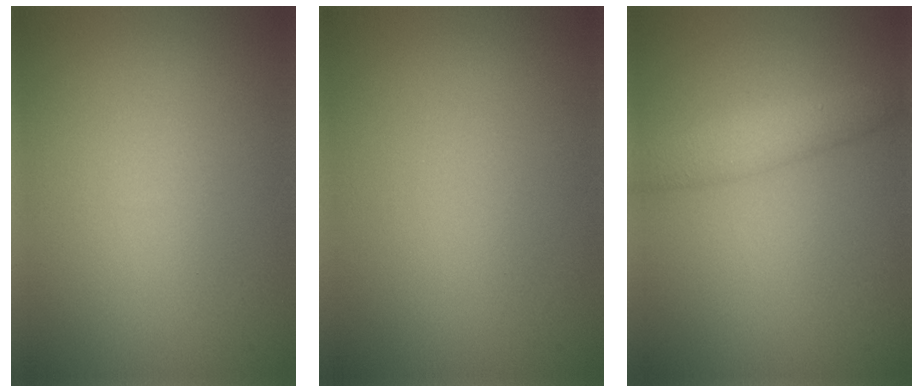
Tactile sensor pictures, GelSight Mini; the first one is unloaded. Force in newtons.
{"total": 0.0}
{"total": 2.7, "press": 2.6, "slide": 0.2}